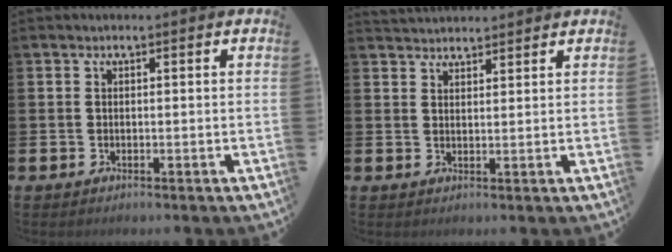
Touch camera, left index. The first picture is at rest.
{"total": 2.7, "force": [2.7, 0.5, -0.1], "torque": [0.010, -0.014, 0.047]}